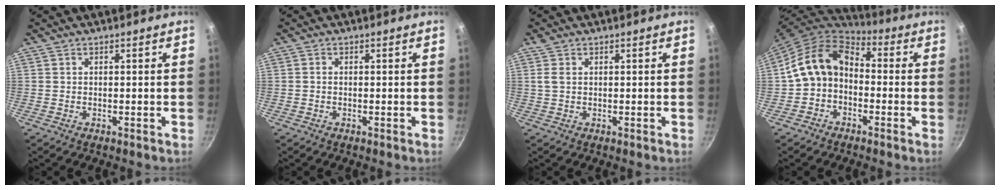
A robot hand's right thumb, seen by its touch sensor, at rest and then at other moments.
{"total": 0.6, "force": [-0.1, 0.5, 0.4], "torque": [-0.007, 0.004, -0.003]}
{"total": 1.8, "force": [0.6, 1.1, 1.3], "torque": [-0.027, 0.002, 0.013]}
{"total": 12.3, "force": [-1.0, 9.4, 7.8], "torque": [-0.116, 0.049, -0.036]}